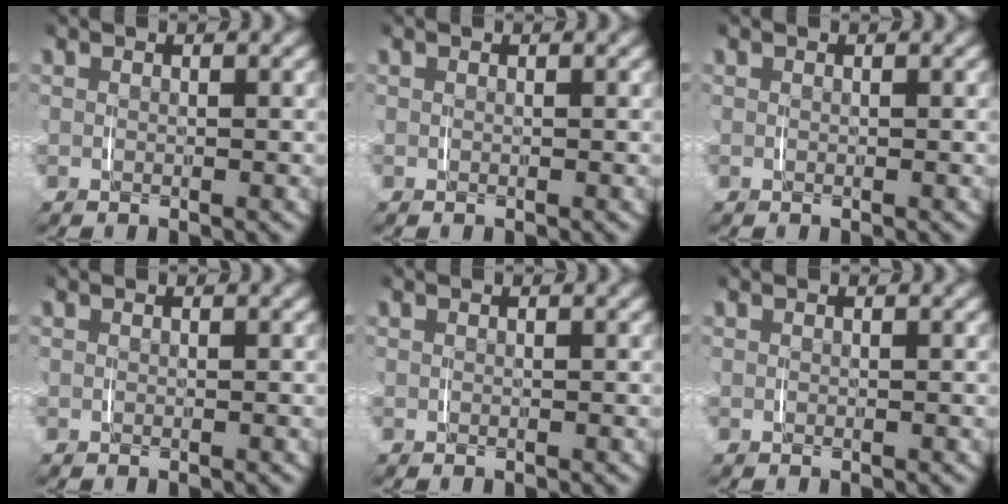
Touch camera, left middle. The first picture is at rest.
{"total": 0.0}
{"total": 0.0}
{"total": 0.0}
{"total": 0.0}
{"total": 0.0}